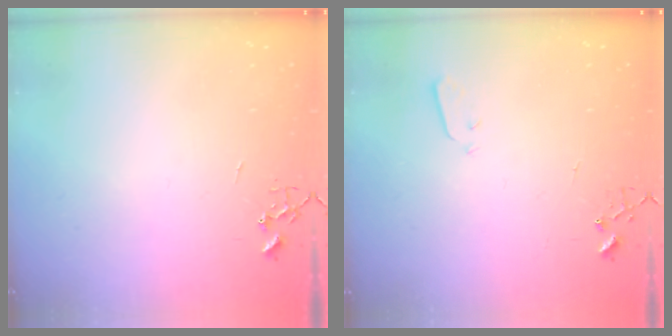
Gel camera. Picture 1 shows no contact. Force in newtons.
{"total": 2.8, "press": 2.7, "slide": 0.4}